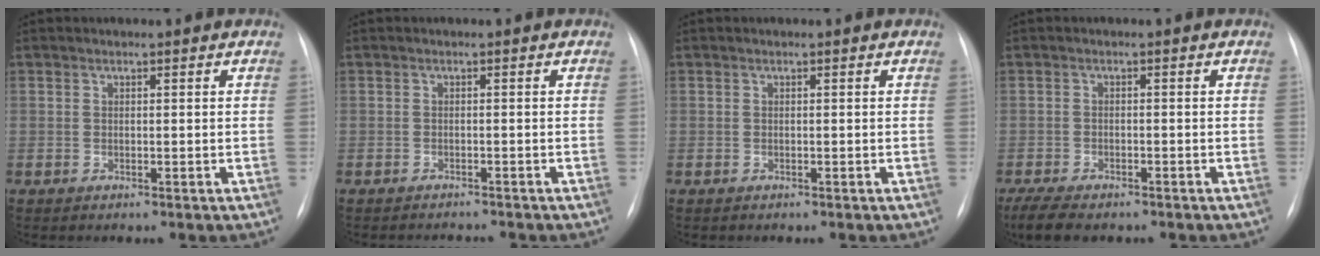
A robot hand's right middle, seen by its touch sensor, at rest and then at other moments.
{"total": 2.9, "force": [-2.8, 0.4, 0.4], "torque": [-0.001, -0.004, -0.035]}
{"total": 0.0}
{"total": 6.6, "force": [-5.1, 2.3, 3.4], "torque": [-0.062, -0.015, -0.080]}